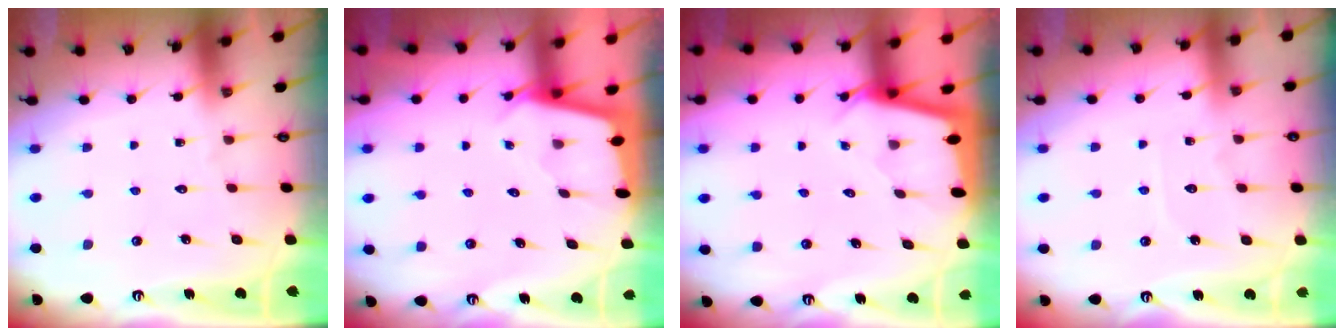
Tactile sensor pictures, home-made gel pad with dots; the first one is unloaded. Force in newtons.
{"total": 1.8, "press": 1.8, "slide": 0.2}
{"total": 2.0, "press": 2.0, "slide": 0.1}
{"total": 3.3, "press": 3.3, "slide": 0.4}